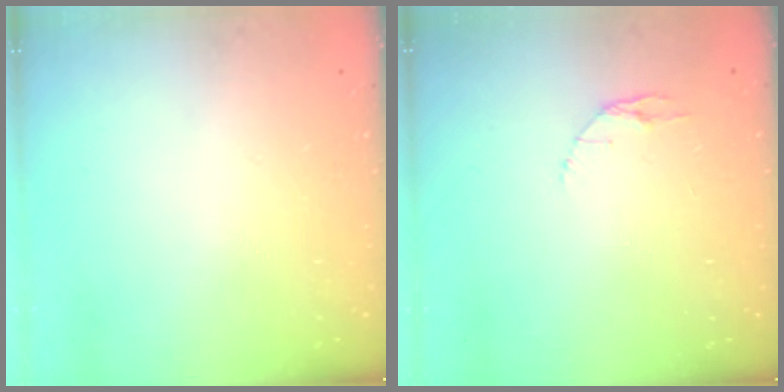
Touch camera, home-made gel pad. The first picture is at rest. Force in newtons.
{"total": 2.9, "press": 2.9, "slide": 0.4}